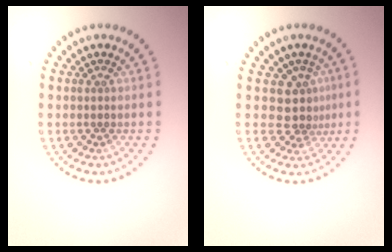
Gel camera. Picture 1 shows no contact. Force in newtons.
{"total": 2.9, "press": 2.1, "slide": 2.0}